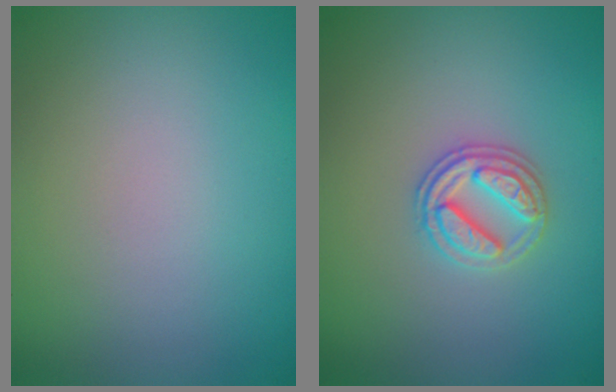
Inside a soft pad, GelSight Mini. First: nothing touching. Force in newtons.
{"total": 2.9, "press": 2.8, "slide": 0.9}